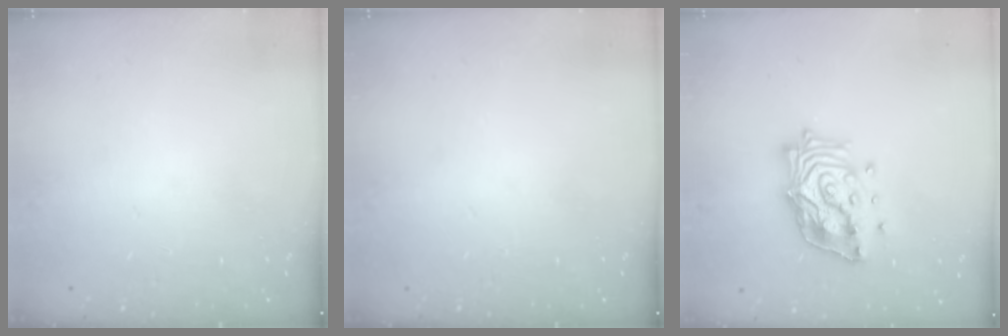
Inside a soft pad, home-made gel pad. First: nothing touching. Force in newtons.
{"total": 0.0}
{"total": 14.6, "press": 14.5, "slide": 1.8}